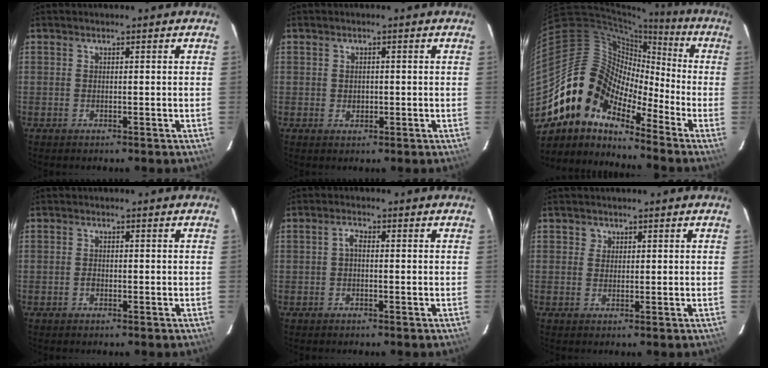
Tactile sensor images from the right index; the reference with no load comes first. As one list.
[{"total": 1.5, "force": [-0.1, 1.4, 0.6], "torque": [-0.005, 0.001, 0.000]}, {"total": 13.0, "force": [-9.6, 7.2, 5.0], "torque": [-0.083, 0.027, -0.206]}, {"total": 0.8, "force": [-0.3, 0.6, 0.3], "torque": [-0.005, 0.000, -0.007]}, {"total": 1.5, "force": [-0.3, 0.8, 1.3], "torque": [-0.026, 0.008, -0.007]}, {"total": 1.5, "force": [0.5, 1.4, 0.0], "torque": [0.006, 0.007, 0.006]}]